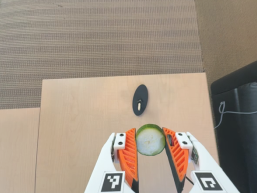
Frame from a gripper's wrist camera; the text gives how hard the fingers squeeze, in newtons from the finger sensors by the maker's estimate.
{"total": 11.5, "left": 11.6, "right": 11.5}